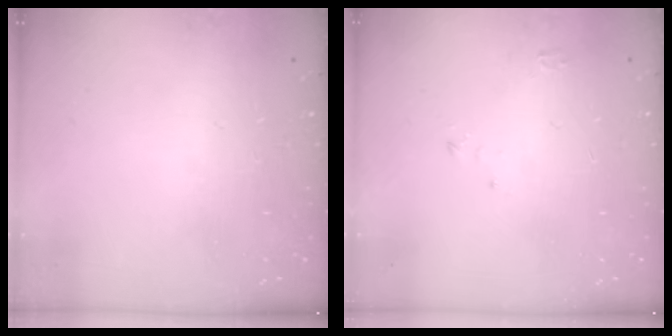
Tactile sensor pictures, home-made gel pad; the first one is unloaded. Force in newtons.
{"total": 2.5, "press": 2.5, "slide": 0.3}